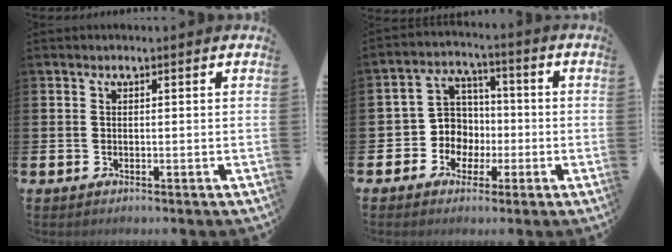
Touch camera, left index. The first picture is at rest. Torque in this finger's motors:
{"motor_torque": [0.15, 0.05, 0.08, 0.00]}